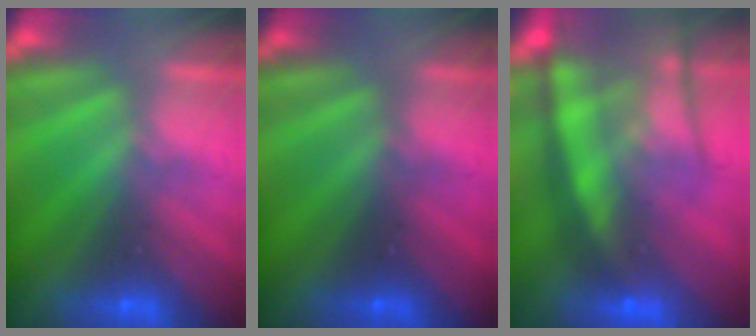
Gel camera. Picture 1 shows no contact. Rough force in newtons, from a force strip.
{"total": 2.2}
{"total": 5.6}